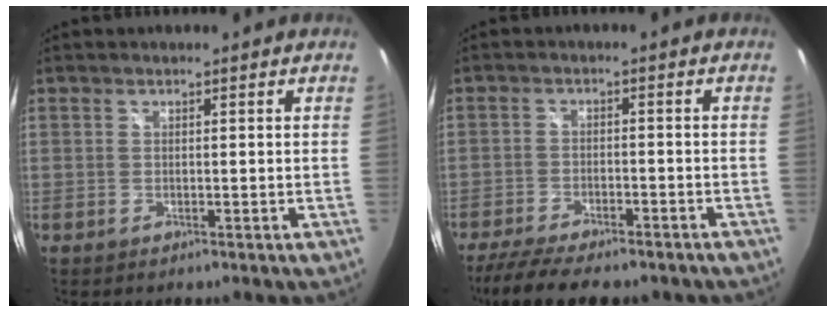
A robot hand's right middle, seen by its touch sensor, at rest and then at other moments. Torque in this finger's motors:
{"motor_torque": [1.06, -1.08, 0.20, 0.06]}